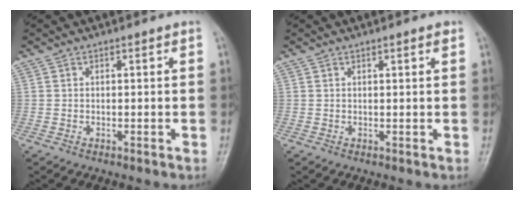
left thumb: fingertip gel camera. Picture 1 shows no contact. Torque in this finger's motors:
{"motor_torque": [-0.15, 0.01, -0.08, -0.04, 0.03]}